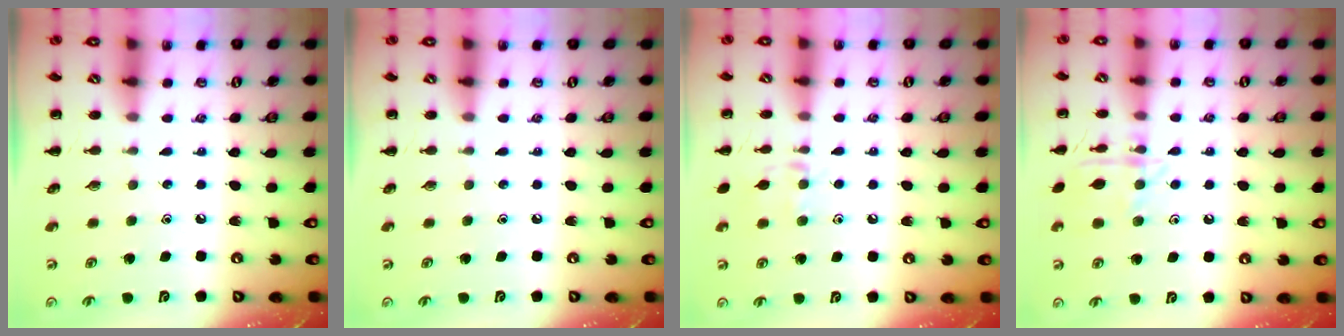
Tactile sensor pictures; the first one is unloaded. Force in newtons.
{"total": 0.0}
{"total": 7.8, "press": 7.7, "slide": 1.2}
{"total": 10.8, "press": 10.7, "slide": 1.2}